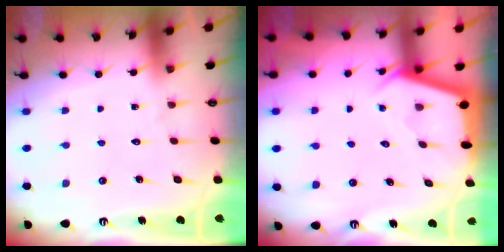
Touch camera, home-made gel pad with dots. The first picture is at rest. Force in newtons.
{"total": 2.8, "press": 2.8, "slide": 0.1}